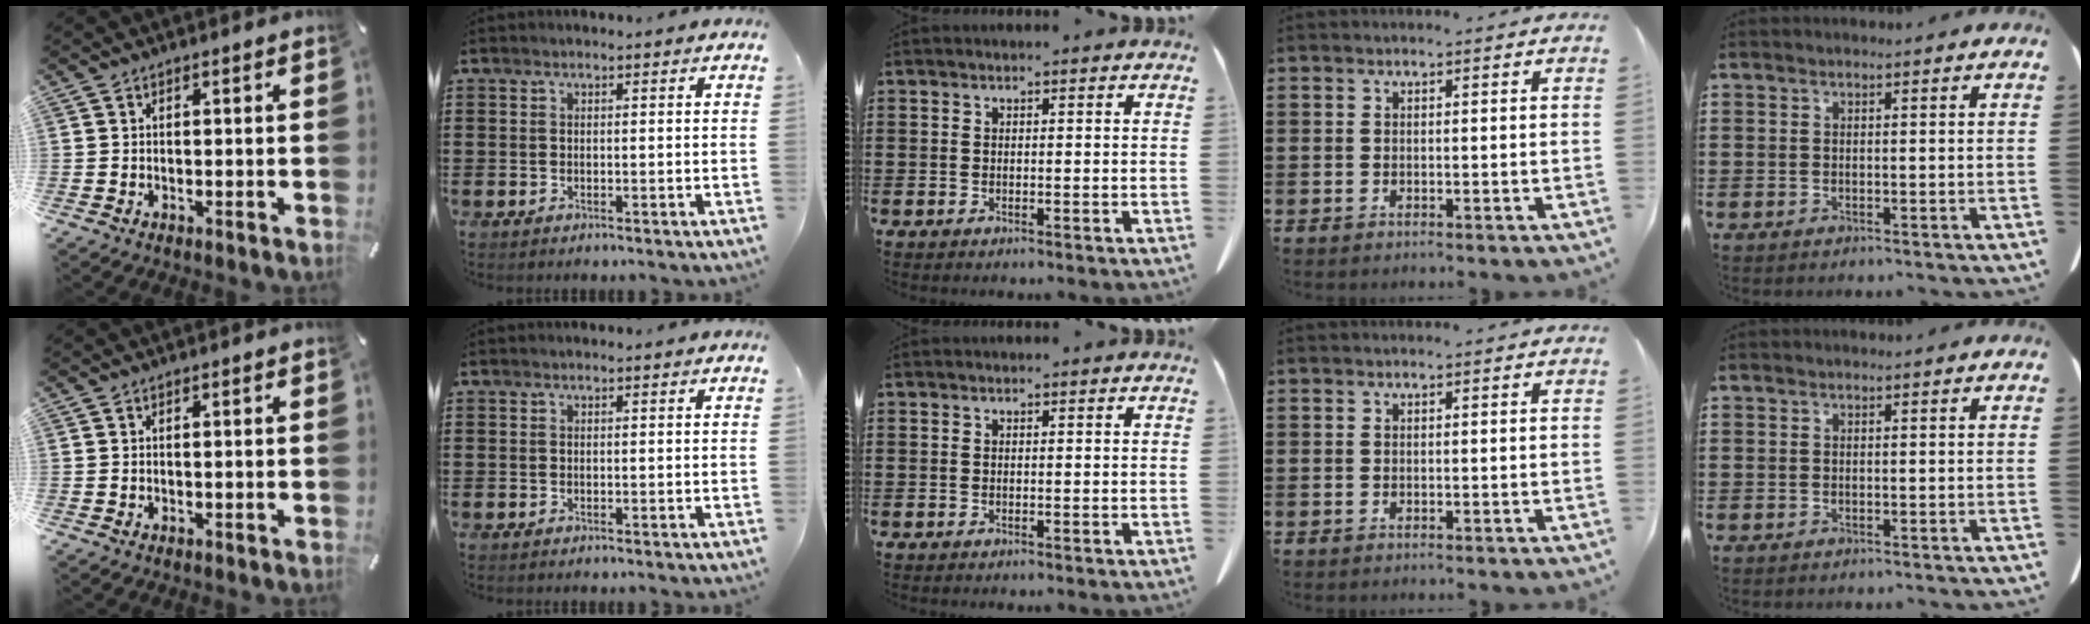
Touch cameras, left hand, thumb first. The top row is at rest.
{}